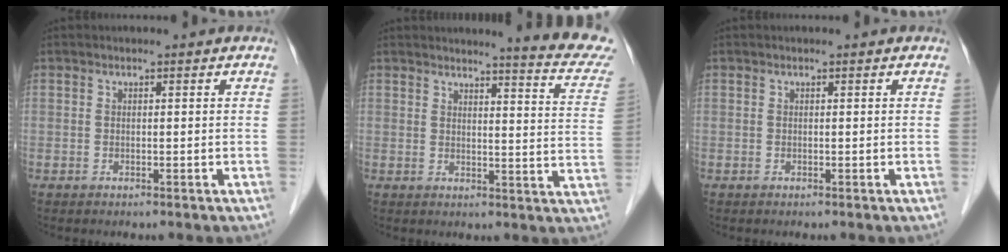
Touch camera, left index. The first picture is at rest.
{"total": 11.0, "force": [10.3, -0.3, 4.0], "torque": [-0.033, -0.066, 0.094]}
{"total": 0.0}